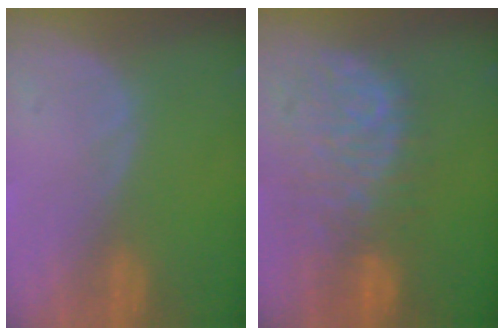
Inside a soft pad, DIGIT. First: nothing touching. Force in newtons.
{"total": 11.5, "press": 9.7, "slide": 6.1}